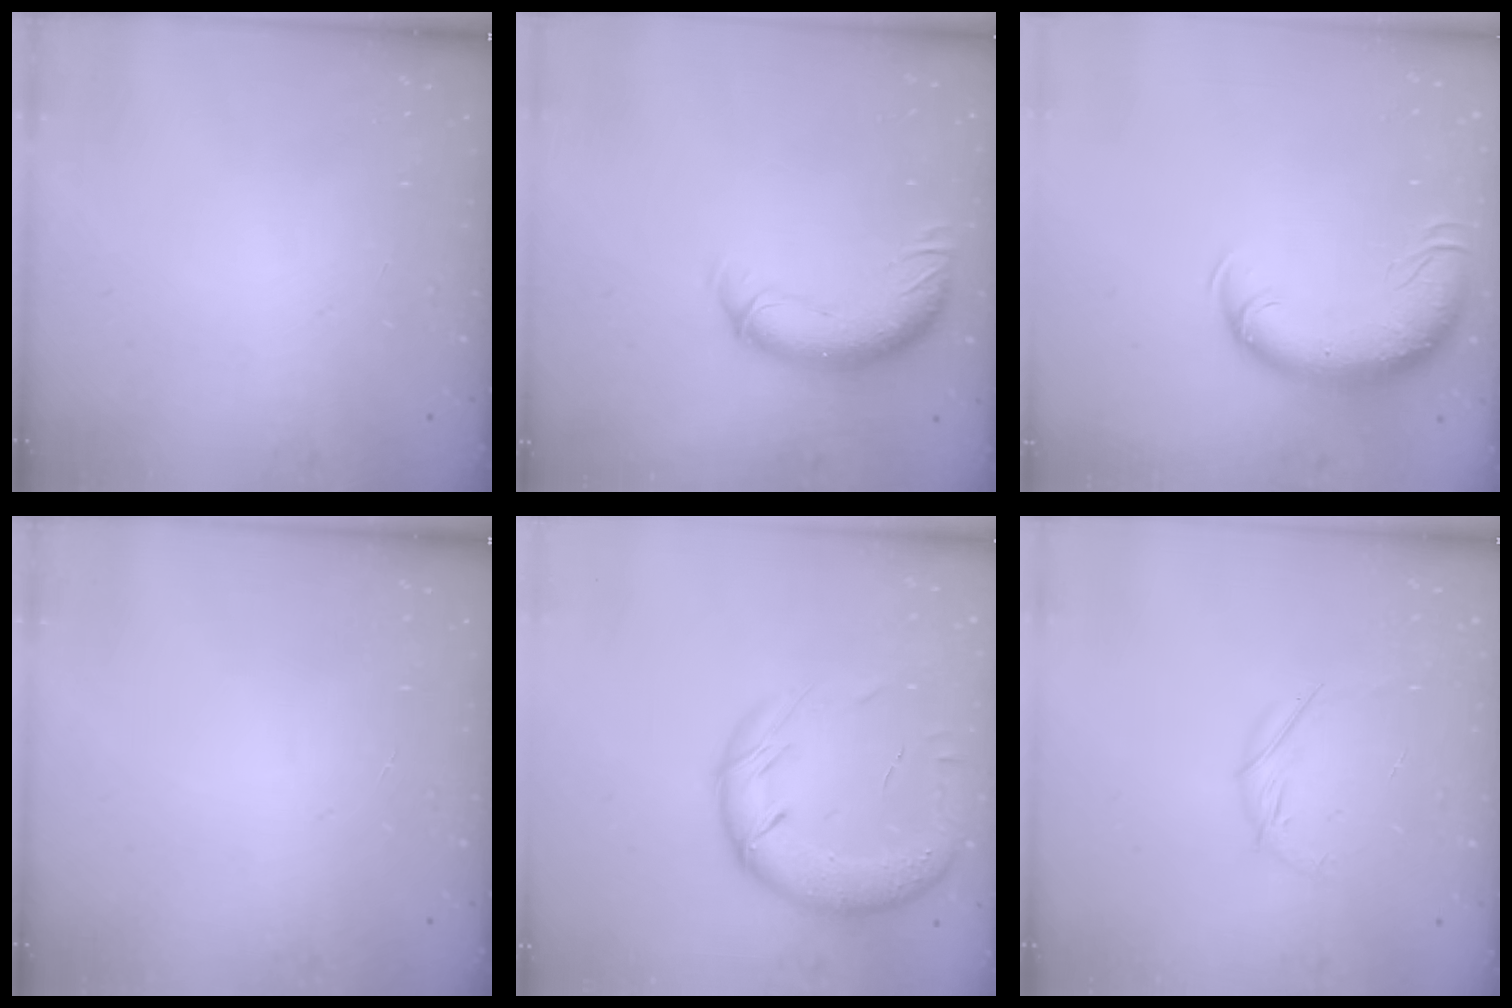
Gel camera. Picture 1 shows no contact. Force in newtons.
{"total": 11.5, "press": 11.2, "slide": 2.6}
{"total": 10.6, "press": 10.3, "slide": 2.5}
{"total": 0.0}
{"total": 19.3, "press": 18.8, "slide": 4.3}
{"total": 4.8, "press": 4.7, "slide": 1.1}